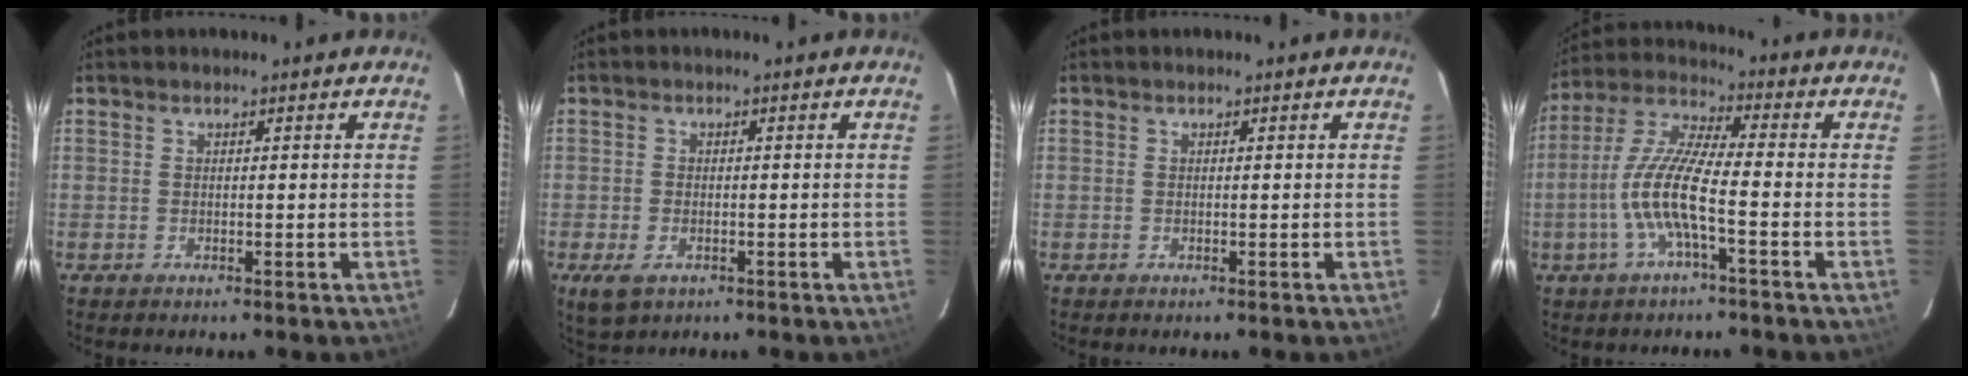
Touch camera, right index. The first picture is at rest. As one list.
[{"total": 4.4, "force": [-2.1, 2.7, 2.7], "torque": [-0.062, -0.011, -0.036]}, {"total": 0.0}, {"total": 10.8, "force": [-3.3, 1.6, 10.2], "torque": [-0.220, 0.004, -0.067]}]